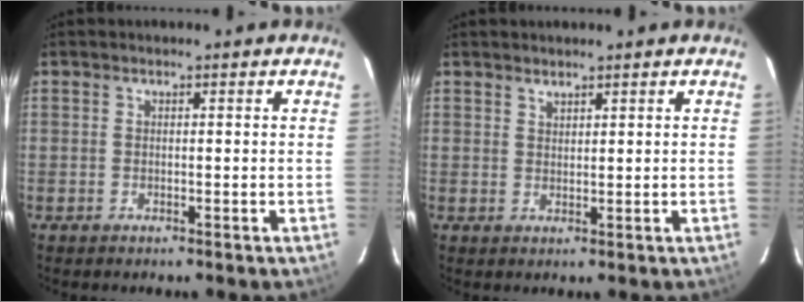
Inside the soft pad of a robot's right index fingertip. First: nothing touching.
{"total": 1.4, "force": [1.3, 0.5, 0.3], "torque": [-0.003, 0.003, 0.024]}